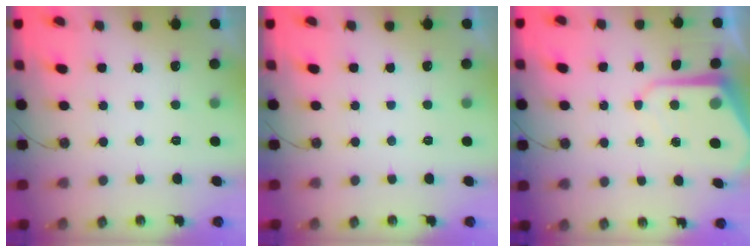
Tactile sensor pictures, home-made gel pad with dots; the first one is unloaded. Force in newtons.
{"total": 0.0}
{"total": 8.5, "press": 8.4, "slide": 0.6}